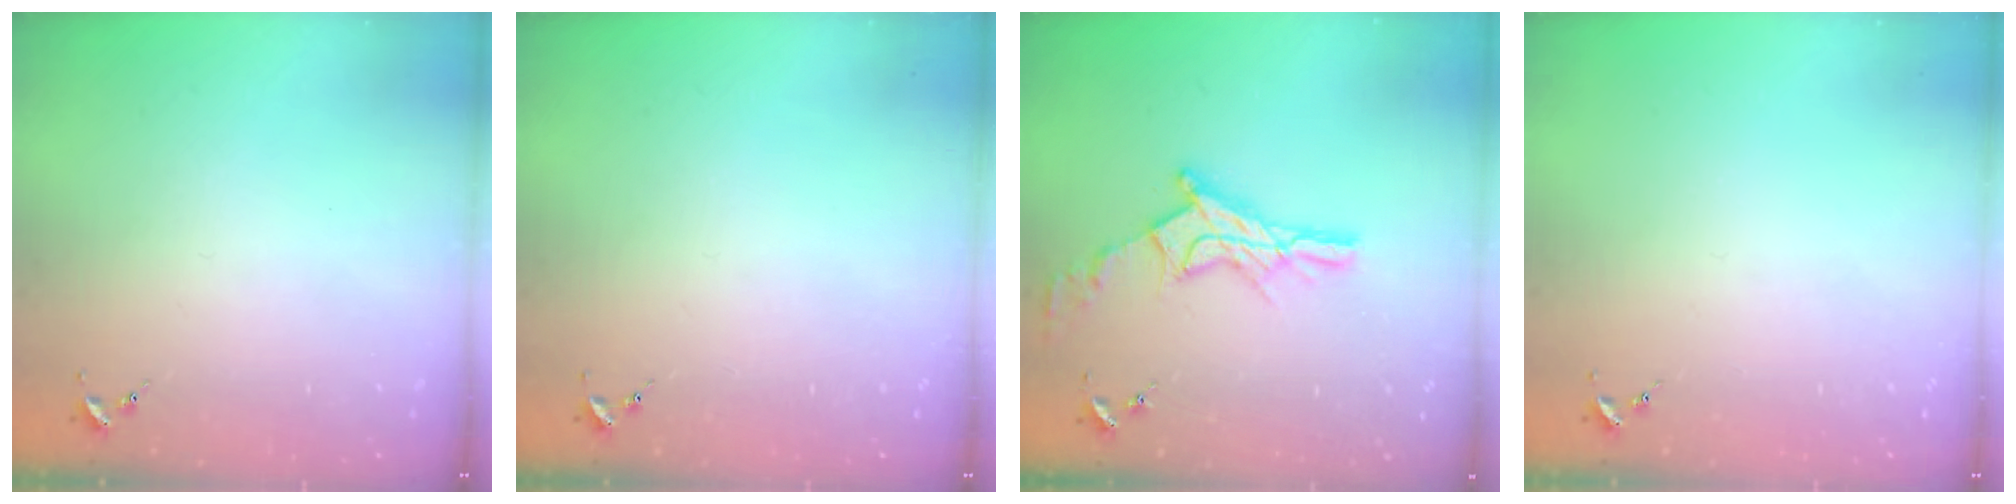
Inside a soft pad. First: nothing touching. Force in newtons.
{"total": 0.0}
{"total": 14.2, "press": 14.2, "slide": 1.1}
{"total": 0.0}